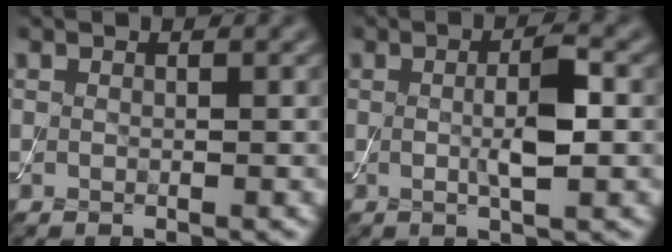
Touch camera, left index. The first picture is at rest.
{"total": 3.7, "force": [0.1, 0.7, 3.6], "torque": [-0.066, 0.000, 0.001]}